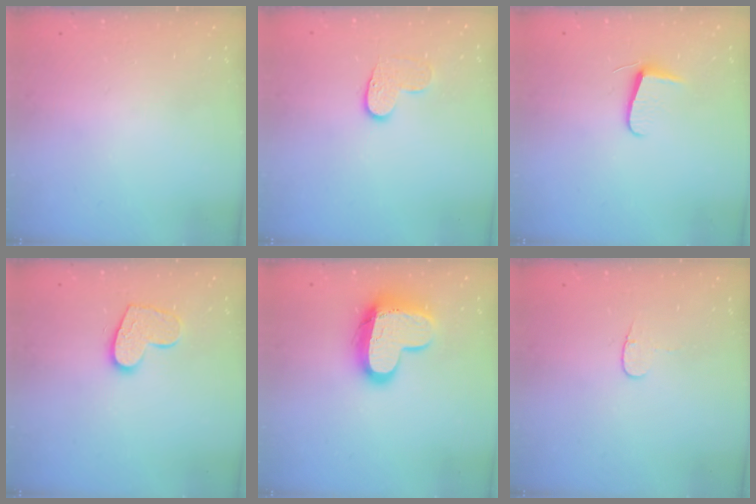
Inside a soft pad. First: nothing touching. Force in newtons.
{"total": 6.4, "press": 6.4, "slide": 0.4}
{"total": 6.2, "press": 6.1, "slide": 0.7}
{"total": 11.7, "press": 11.7, "slide": 0.8}
{"total": 15.1, "press": 15.0, "slide": 1.2}
{"total": 3.7, "press": 3.7, "slide": 0.4}